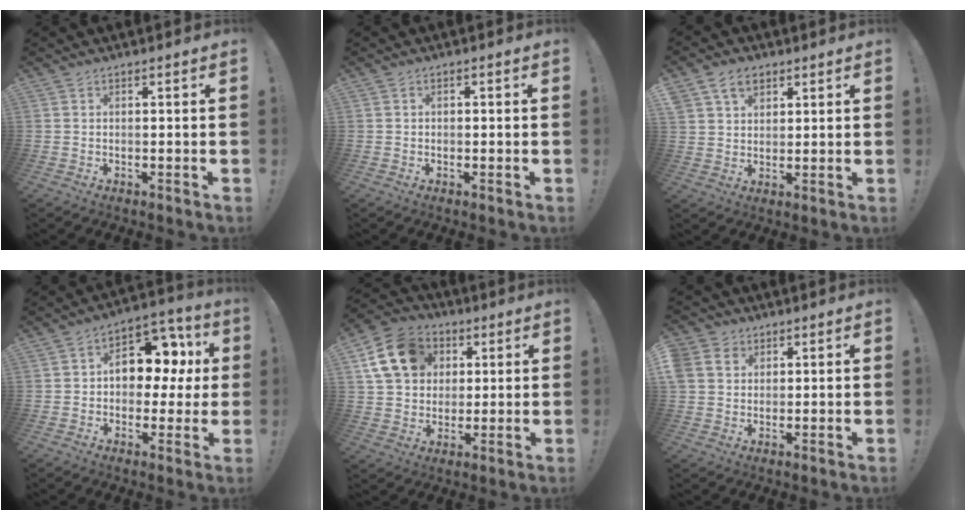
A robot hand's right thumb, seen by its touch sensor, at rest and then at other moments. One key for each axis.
{"total": 0.9, "fx": -0.5, "fy": 0.6, "fz": 0.3, "tx": -0.011, "ty": 0.004, "tz": -0.007}
{"total": 7.7, "fx": 4.3, "fy": 5.4, "fz": 3.3, "tx": -0.049, "ty": -0.010, "tz": 0.084}
{"total": 13.1, "fx": 2.4, "fy": 9.4, "fz": 8.8, "tx": -0.114, "ty": -0.007, "tz": 0.047}
{"total": 16.4, "fx": 5.7, "fy": 13.0, "fz": 8.1, "tx": -0.124, "ty": -0.007, "tz": 0.119}
{"total": 6.2, "fx": 2.5, "fy": 5.3, "fz": 2.0, "tx": -0.044, "ty": -0.005, "tz": 0.051}